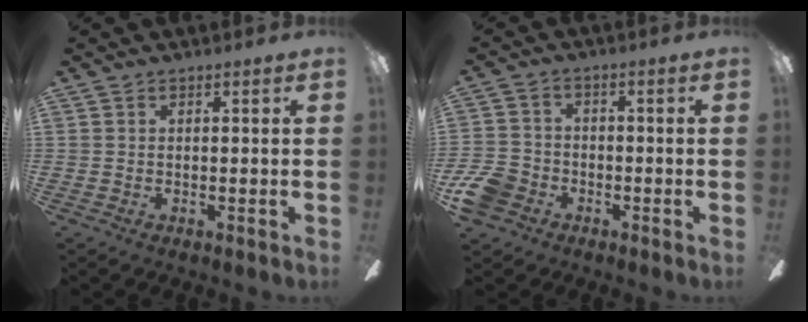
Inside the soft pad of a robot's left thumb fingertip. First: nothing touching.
{"total": 7.7, "force": [-3.9, 5.9, 2.9], "torque": [-0.073, 0.032, -0.074]}